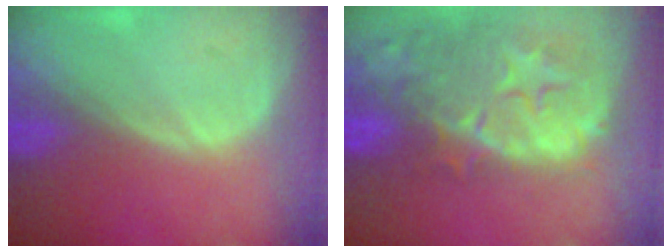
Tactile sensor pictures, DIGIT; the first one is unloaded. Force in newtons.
{"total": 14.7, "press": 11.7, "slide": 8.9}